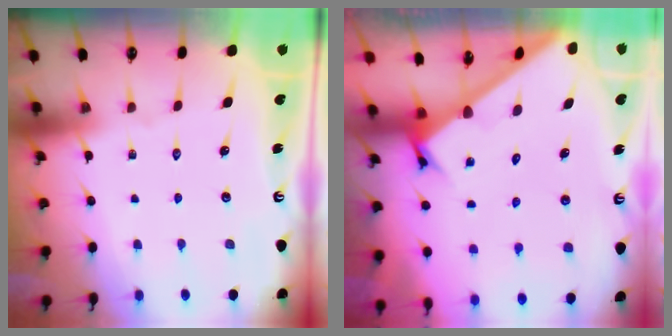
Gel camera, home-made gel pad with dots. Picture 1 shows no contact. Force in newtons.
{"total": 2.6, "press": 2.6, "slide": 0.2}